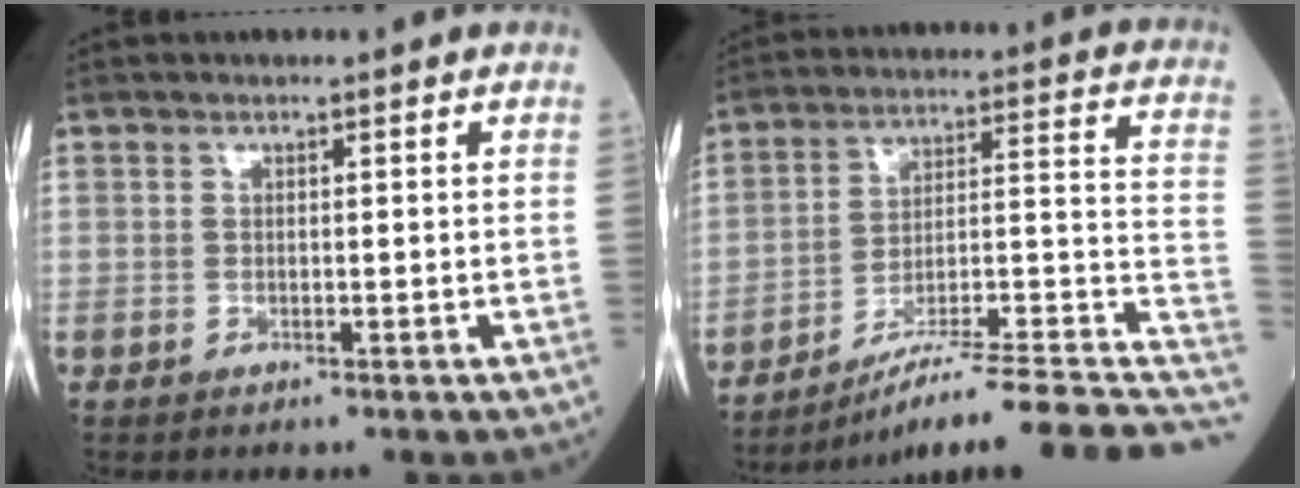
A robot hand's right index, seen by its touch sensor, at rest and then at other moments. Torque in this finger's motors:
{"motor_torque": [-0.21, -0.32, 0.09, 0.05]}